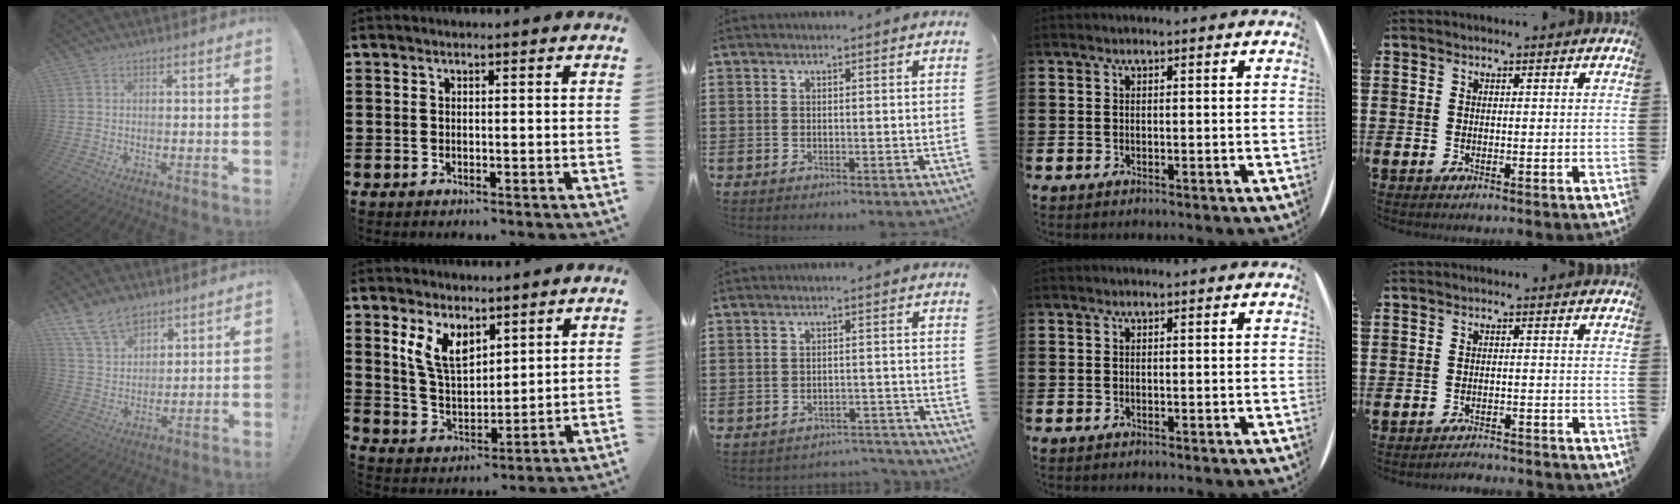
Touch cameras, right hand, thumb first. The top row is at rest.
{"thumb": {"total": 11.4, "force": [8.3, 6.4, 4.3], "torque": [-0.080, -0.048, 0.163]}, "index": {"total": 7.3, "force": [4.3, 3.8, 4.5], "torque": [-0.104, -0.002, 0.080]}, "middle": {"total": 3.0, "force": [-3.0, 0.4, 0.0], "torque": [-0.006, 0.001, -0.065]}, "little": {"total": 1.8, "force": [-1.8, -0.1, -0.1], "torque": [-0.002, 0.005, -0.039]}}